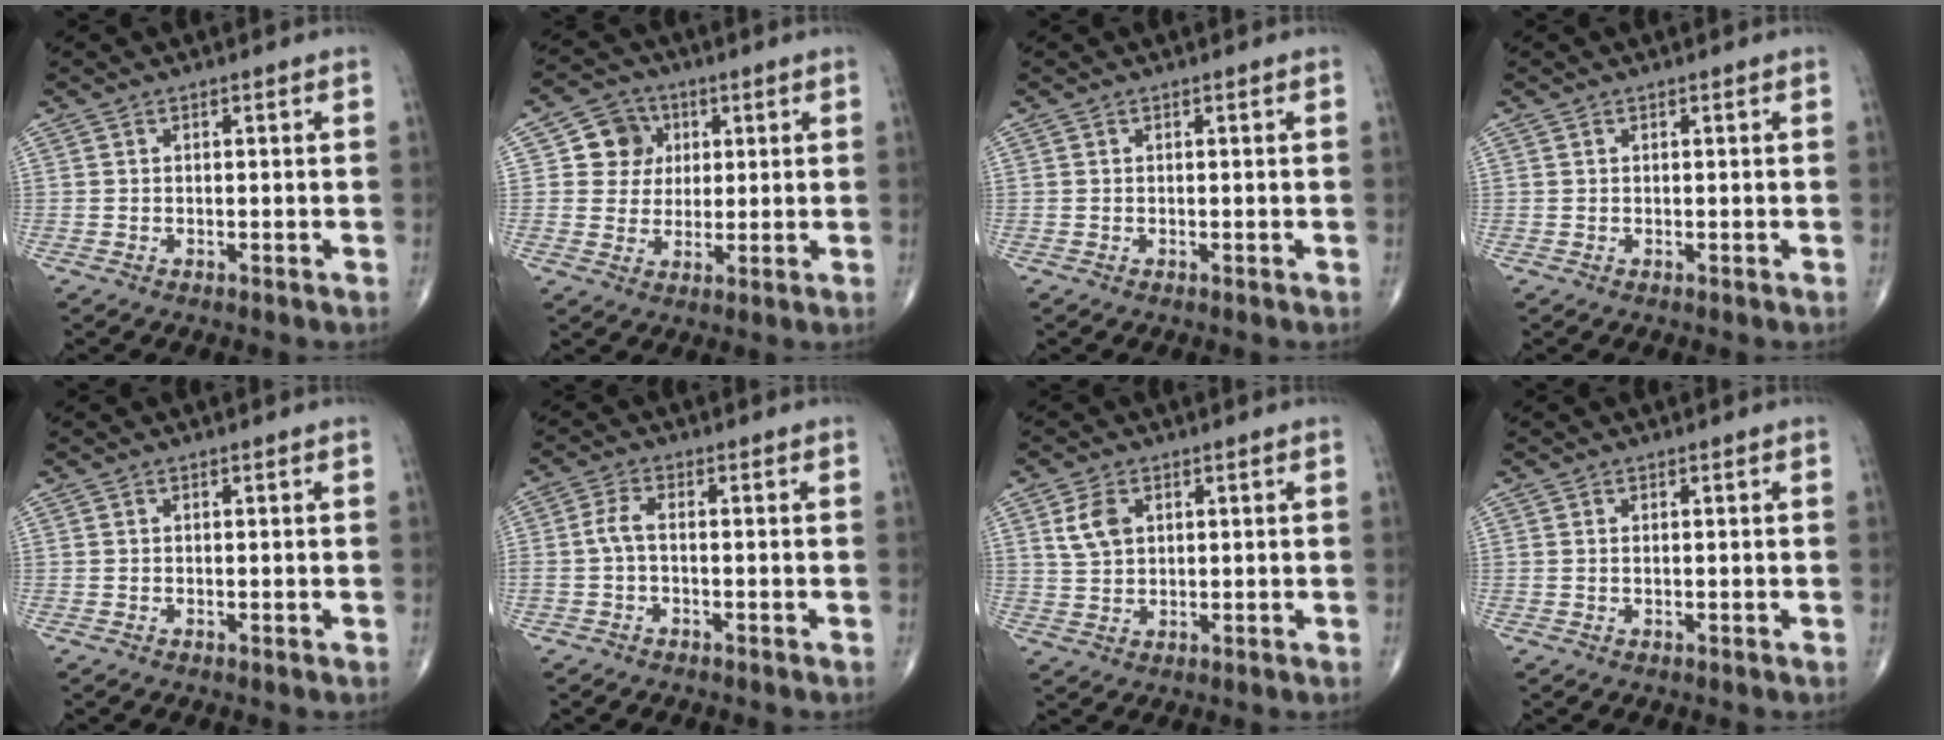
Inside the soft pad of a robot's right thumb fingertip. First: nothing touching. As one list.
[{"total": 7.2, "force": [2.0, 6.6, 2.0], "torque": [0.005, 0.001, 0.029]}, {"total": 0.0}, {"total": 0.0}, {"total": 0.0}, {"total": 3.0, "force": [-0.6, 1.2, 2.7], "torque": [-0.063, 0.007, -0.017]}, {"total": 5.0, "force": [1.8, 3.2, 3.3], "torque": [-0.055, -0.003, 0.039]}, {"total": 0.0}]